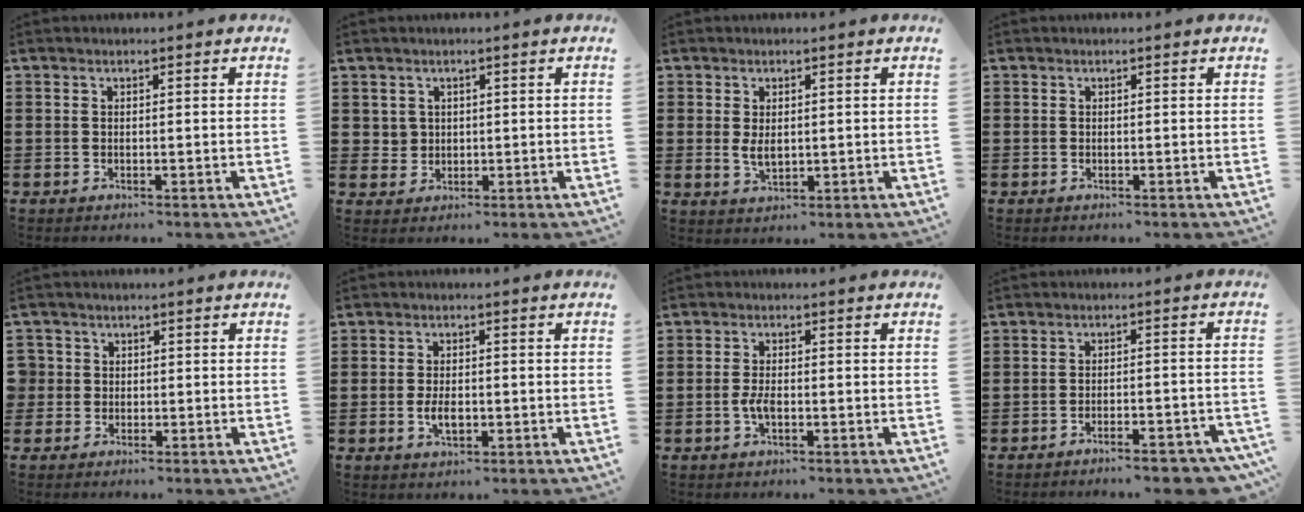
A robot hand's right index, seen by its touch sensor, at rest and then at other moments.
{"total": 2.0, "force": [0.9, 1.9, 0.1], "torque": [-0.011, 0.010, 0.016]}
{"total": 2.7, "force": [0.3, 1.3, 2.3], "torque": [-0.040, -0.004, 0.004]}
{"total": 0.0}
{"total": 2.3, "force": [0.0, 2.3, 0.2], "torque": [-0.016, 0.009, -0.003]}
{"total": 3.4, "force": [-0.7, 1.5, 3.0], "torque": [-0.056, -0.002, -0.010]}
{"total": 2.5, "force": [-0.8, 0.7, 2.3], "torque": [-0.059, -0.008, -0.017]}
{"total": 4.7, "force": [-4.2, 0.3, 2.1], "torque": [-0.034, -0.005, -0.077]}